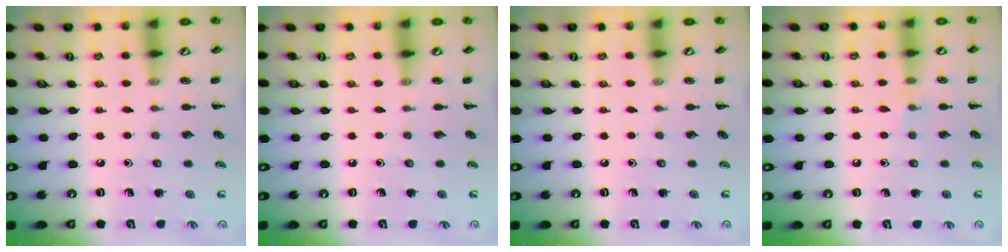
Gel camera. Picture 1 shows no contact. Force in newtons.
{"total": 0.0}
{"total": 0.0}
{"total": 4.8, "press": 4.6, "slide": 1.3}